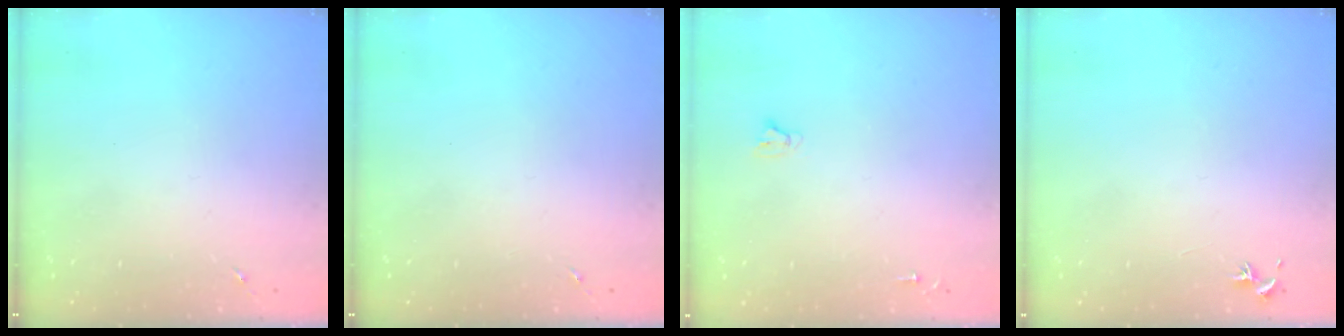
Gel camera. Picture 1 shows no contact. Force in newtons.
{"total": 0.0}
{"total": 2.0, "press": 2.0, "slide": 0.2}
{"total": 0.8, "press": 0.7, "slide": 0.3}